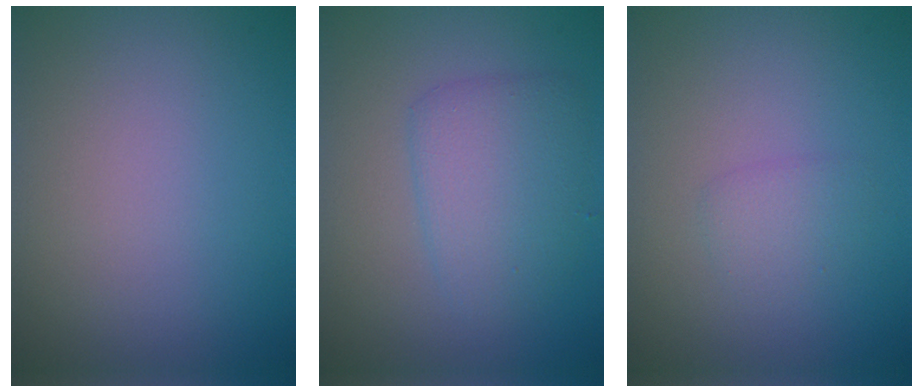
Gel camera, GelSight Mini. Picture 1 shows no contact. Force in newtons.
{"total": 3.7, "press": 3.7, "slide": 0.1}
{"total": 1.3, "press": 1.3, "slide": 0.0}